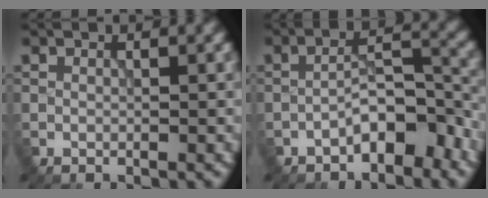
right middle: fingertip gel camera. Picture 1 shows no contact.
{"total": 4.5, "force": [-2.8, 1.5, 3.2], "torque": [-0.044, 0.018, -0.050]}